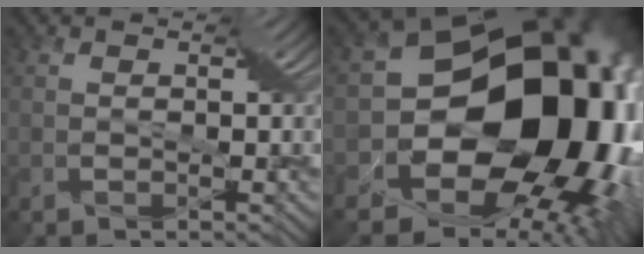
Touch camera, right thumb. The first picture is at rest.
{"total": 17.9, "force": [0.0, 13.4, 11.9], "torque": [-0.228, -0.048, 0.034]}